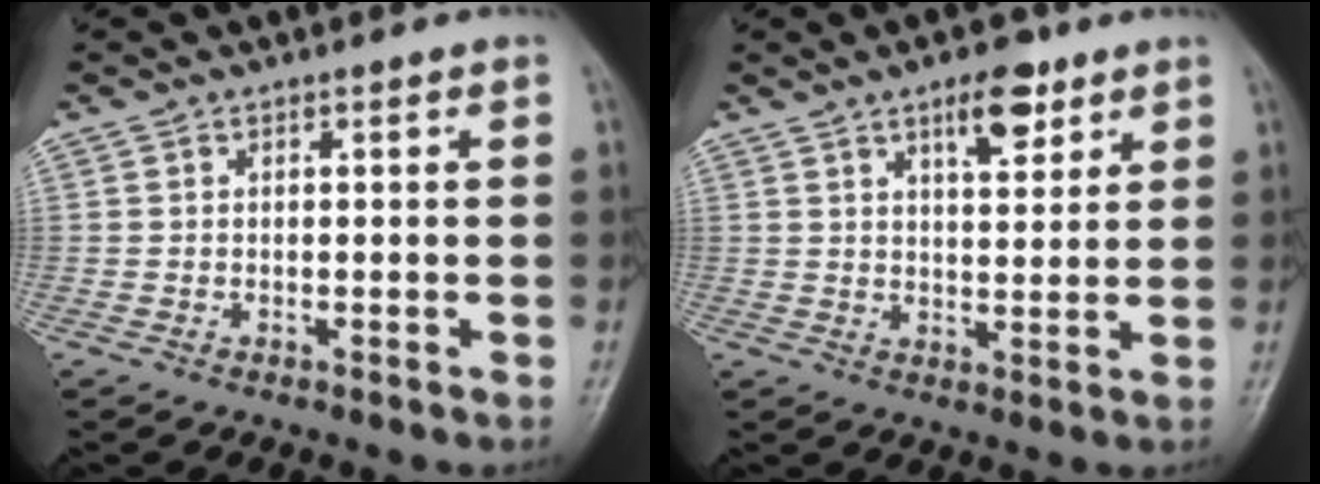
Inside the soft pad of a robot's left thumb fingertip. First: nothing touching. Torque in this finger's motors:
{"motor_torque": [-0.27, -0.05, -0.13, -0.03, 0.14]}